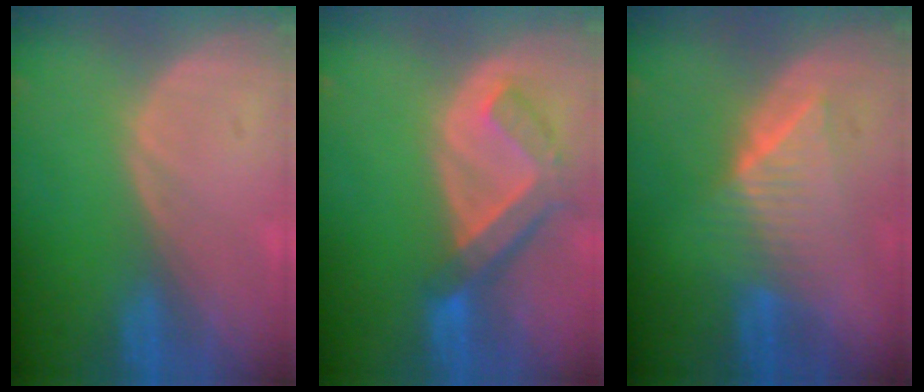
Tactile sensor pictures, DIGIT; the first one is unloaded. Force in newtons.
{"total": 7.4, "press": 6.4, "slide": 3.6}
{"total": 6.4, "press": 6.3, "slide": 1.1}